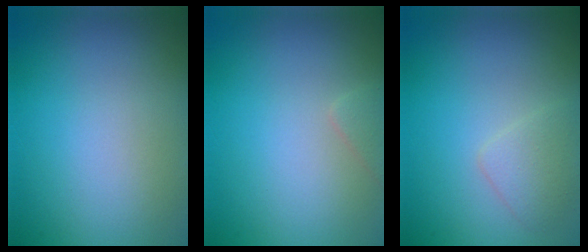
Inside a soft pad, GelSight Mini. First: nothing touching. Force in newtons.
{"total": 0.8, "press": 0.8, "slide": 0.0}
{"total": 1.9, "press": 1.9, "slide": 0.2}